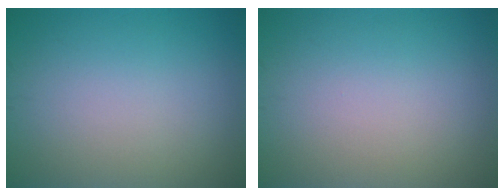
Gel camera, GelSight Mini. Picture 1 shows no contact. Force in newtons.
{"total": 0.0}